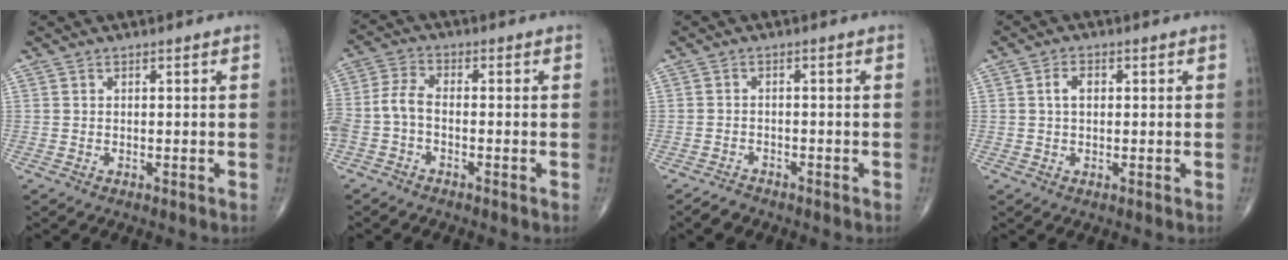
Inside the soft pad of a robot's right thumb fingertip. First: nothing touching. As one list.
[{"total": 6.1, "force": [-2.0, 3.0, 4.9], "torque": [-0.119, 0.021, -0.048]}, {"total": 2.6, "force": [-2.2, 1.3, 0.5], "torque": [-0.018, 0.008, -0.036]}, {"total": 2.7, "force": [0.4, 1.7, 2.1], "torque": [-0.036, 0.007, 0.006]}]